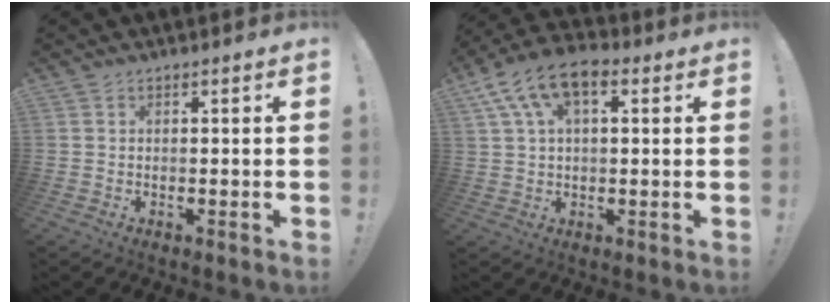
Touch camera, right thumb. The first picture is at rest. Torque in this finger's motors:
{"motor_torque": [0.35, 0.46, 0.24, 0.09, 0.00]}